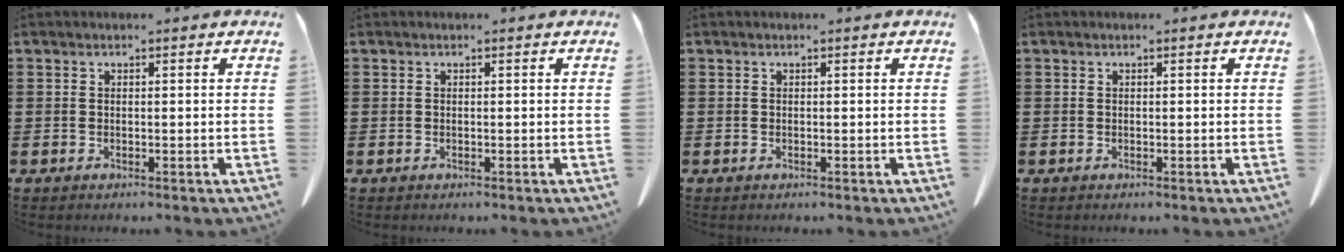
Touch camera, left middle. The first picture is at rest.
{"total": 0.0}
{"total": 0.0}
{"total": 0.0}